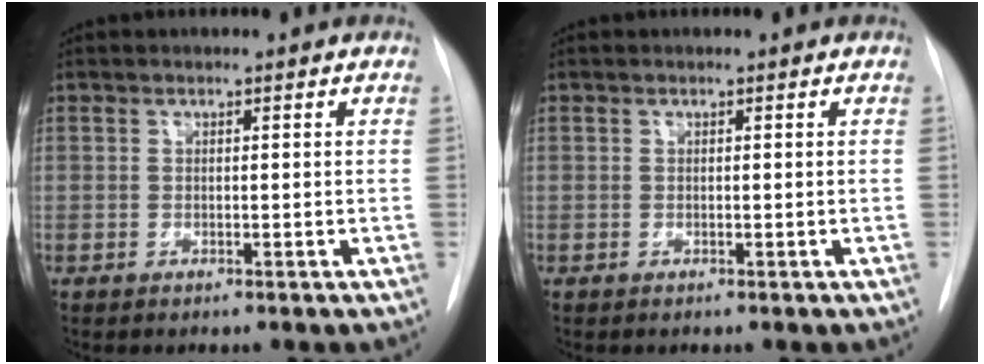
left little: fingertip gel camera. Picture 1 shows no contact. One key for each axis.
{"total": 0.0}